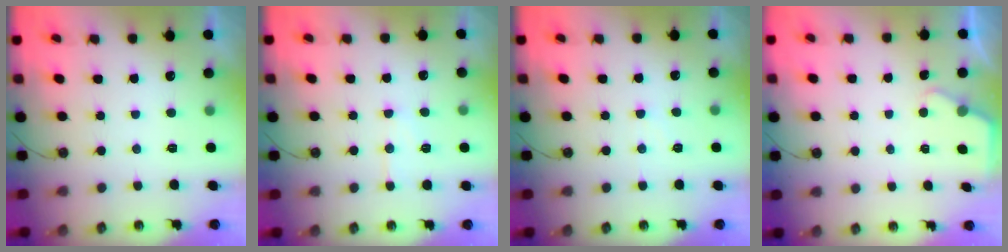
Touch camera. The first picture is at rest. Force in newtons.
{"total": 6.8, "press": 6.8, "slide": 0.4}
{"total": 3.9, "press": 3.8, "slide": 0.5}
{"total": 2.1, "press": 2.0, "slide": 0.4}